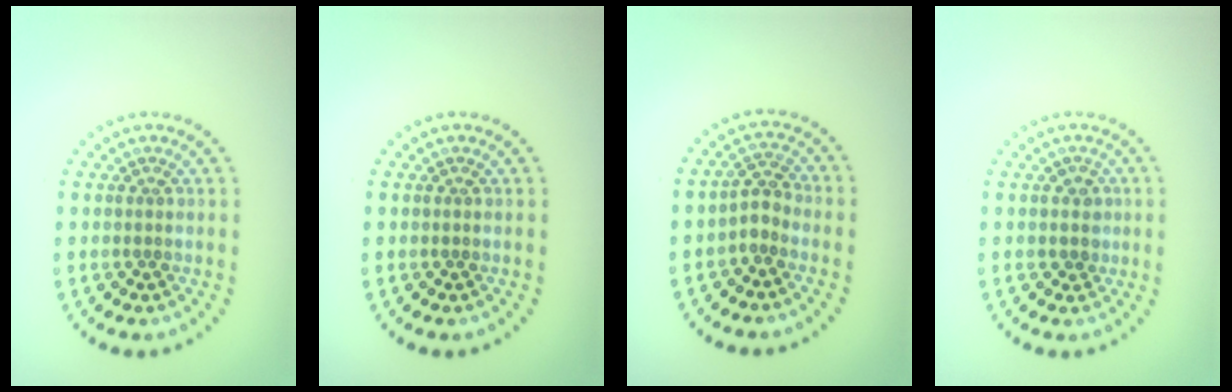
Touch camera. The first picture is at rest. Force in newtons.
{"total": 0.0}
{"total": 1.9, "press": 1.6, "slide": 1.0}
{"total": 1.5, "press": 1.3, "slide": 0.7}